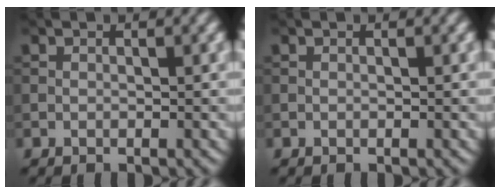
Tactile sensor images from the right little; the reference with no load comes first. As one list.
[{"total": 0.0}]